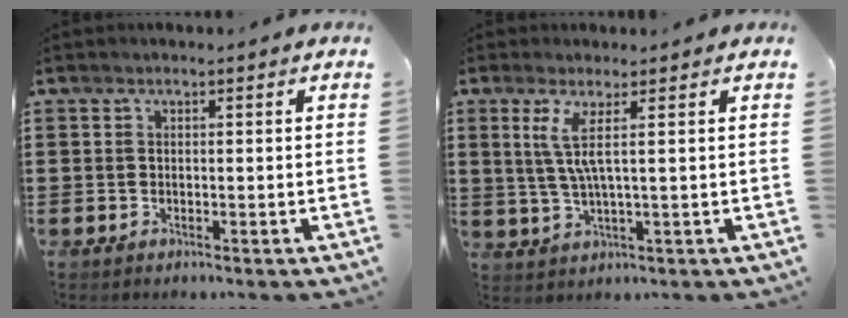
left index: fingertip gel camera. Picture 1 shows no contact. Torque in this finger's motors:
{"motor_torque": [0.94, -0.81, 0.46, 0.16]}